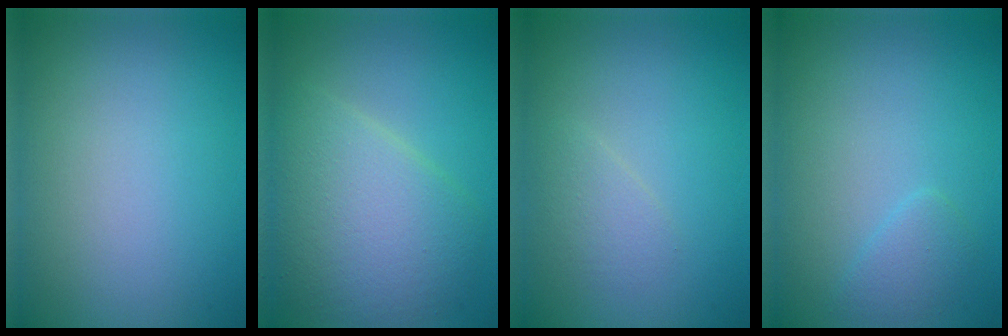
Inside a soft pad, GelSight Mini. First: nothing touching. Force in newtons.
{"total": 6.7, "press": 6.7, "slide": 0.3}
{"total": 1.4, "press": 1.4, "slide": 0.0}
{"total": 1.4, "press": 1.4, "slide": 0.1}